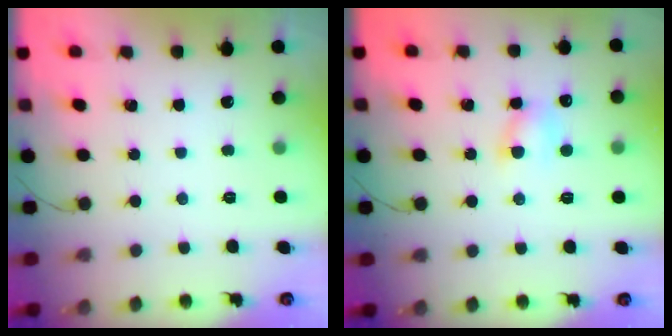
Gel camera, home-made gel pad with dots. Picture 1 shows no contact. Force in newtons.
{"total": 5.4, "press": 5.2, "slide": 1.5}